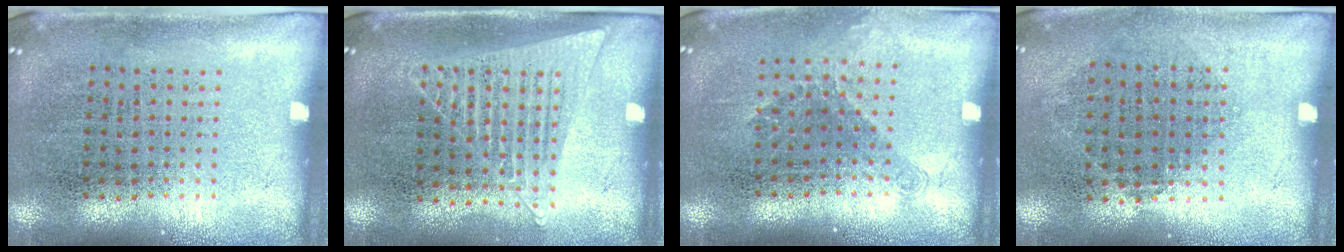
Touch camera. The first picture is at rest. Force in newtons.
{"total": 1.4, "press": 1.3, "slide": 0.4}
{"total": 1.2, "press": 0.9, "slide": 0.8}
{"total": 0.8, "press": 0.7, "slide": 0.3}